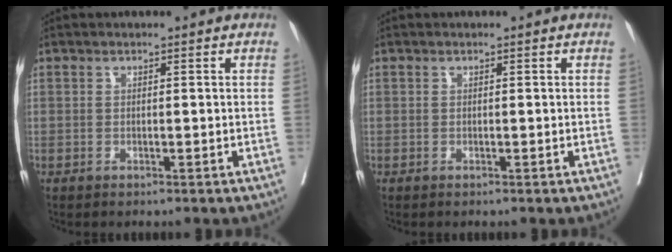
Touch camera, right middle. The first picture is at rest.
{"total": 0.0}